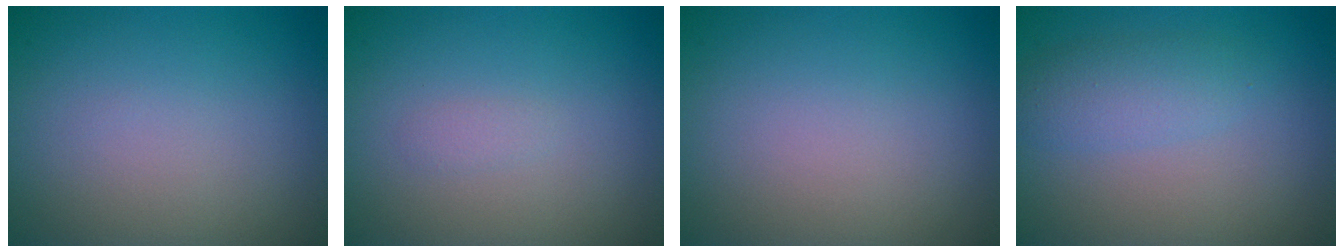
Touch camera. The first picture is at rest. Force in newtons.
{"total": 0.5, "press": 0.5, "slide": 0.0}
{"total": 0.0}
{"total": 2.4, "press": 2.4, "slide": 0.2}